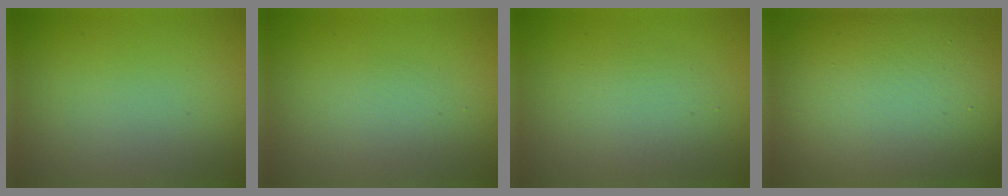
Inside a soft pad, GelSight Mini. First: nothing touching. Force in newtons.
{"total": 1.4, "press": 1.3, "slide": 0.1}
{"total": 2.6, "press": 2.6, "slide": 0.1}
{"total": 18.2, "press": 18.1, "slide": 0.8}